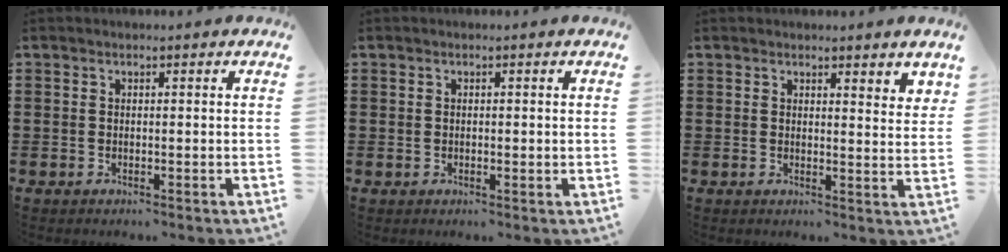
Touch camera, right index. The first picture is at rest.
{"total": 0.5, "force": [0.1, 0.2, 0.5], "torque": [-0.011, -0.001, 0.002]}
{"total": 1.9, "force": [1.8, 0.3, 0.2], "torque": [0.000, 0.002, 0.034]}